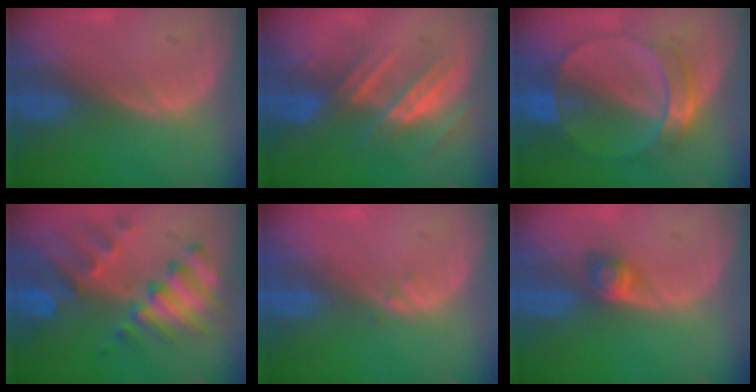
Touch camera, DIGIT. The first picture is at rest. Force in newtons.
{"total": 7.2, "press": 6.6, "slide": 2.9}
{"total": 7.2, "press": 6.4, "slide": 3.4}
{"total": 10.1, "press": 8.8, "slide": 4.9}
{"total": 0.7, "press": 0.6, "slide": 0.3}
{"total": 2.7, "press": 2.5, "slide": 1.1}